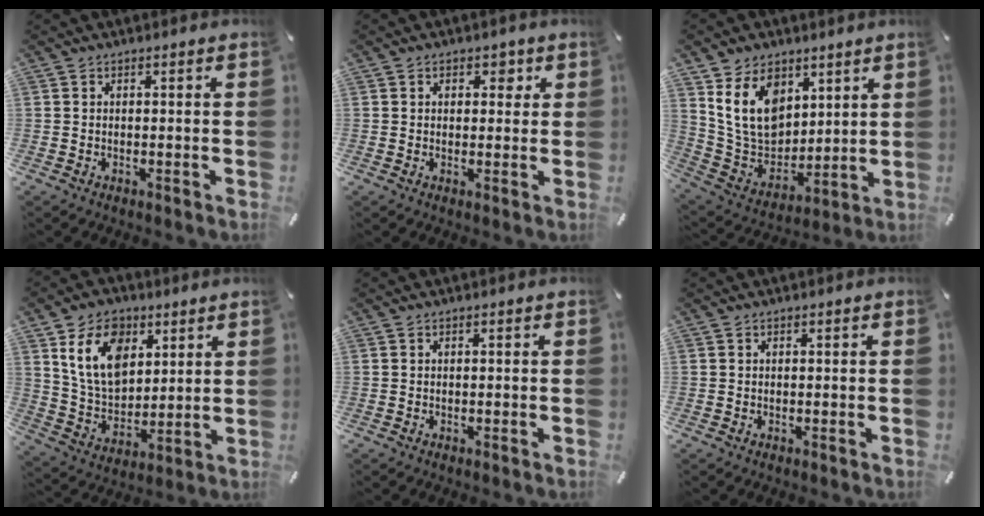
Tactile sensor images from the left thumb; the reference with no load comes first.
{"total": 2.9, "force": [0.9, 2.2, 1.6], "torque": [-0.002, -0.005, 0.006]}
{"total": 14.7, "force": [6.7, 11.0, 7.0], "torque": [-0.152, -0.032, 0.133]}
{"total": 13.8, "force": [6.4, 9.7, 7.4], "torque": [-0.150, -0.018, 0.121]}
{"total": 0.0}
{"total": 0.0}